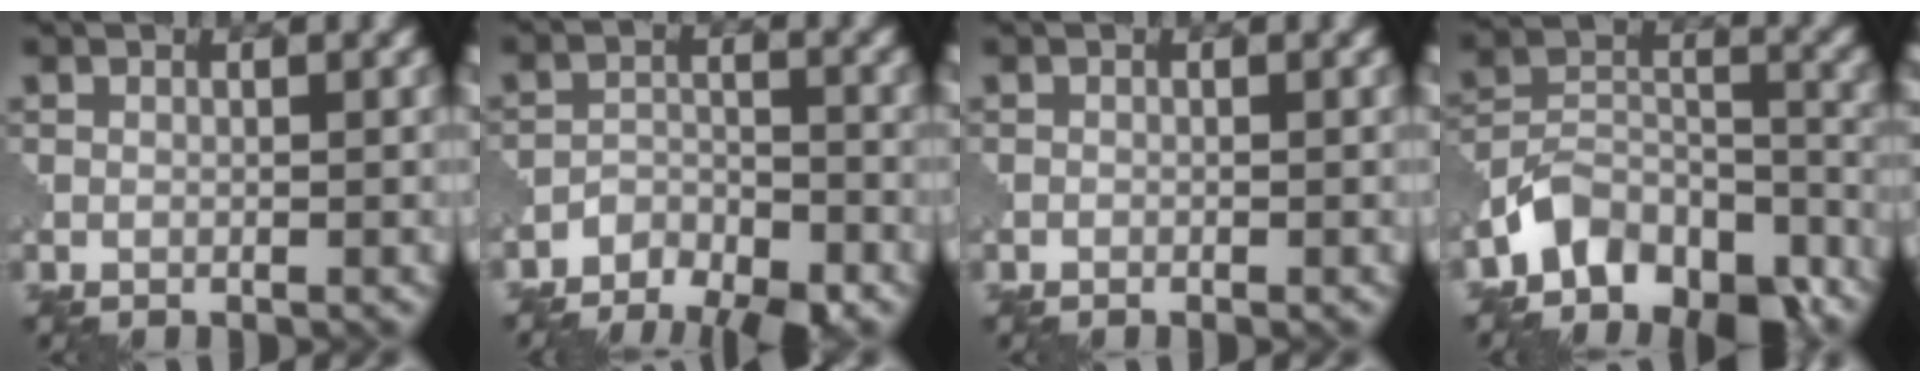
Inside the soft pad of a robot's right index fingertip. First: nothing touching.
{"total": 8.2, "force": [-7.3, 3.0, 2.4], "torque": [-0.023, -0.011, -0.111]}
{"total": 0.0}
{"total": 7.7, "force": [-5.8, 3.9, 3.3], "torque": [-0.047, -0.001, -0.112]}